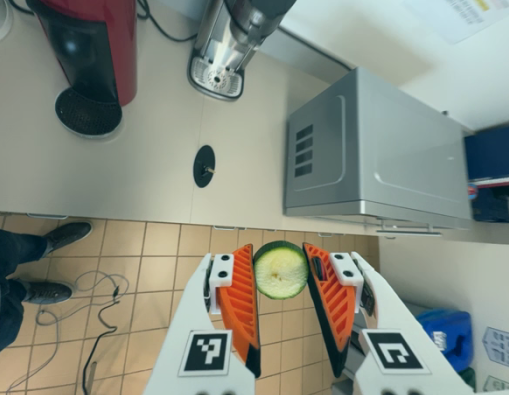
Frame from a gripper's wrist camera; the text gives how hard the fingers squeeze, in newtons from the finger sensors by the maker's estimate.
{"total": 8.4, "left": 8.3, "right": 8.5}